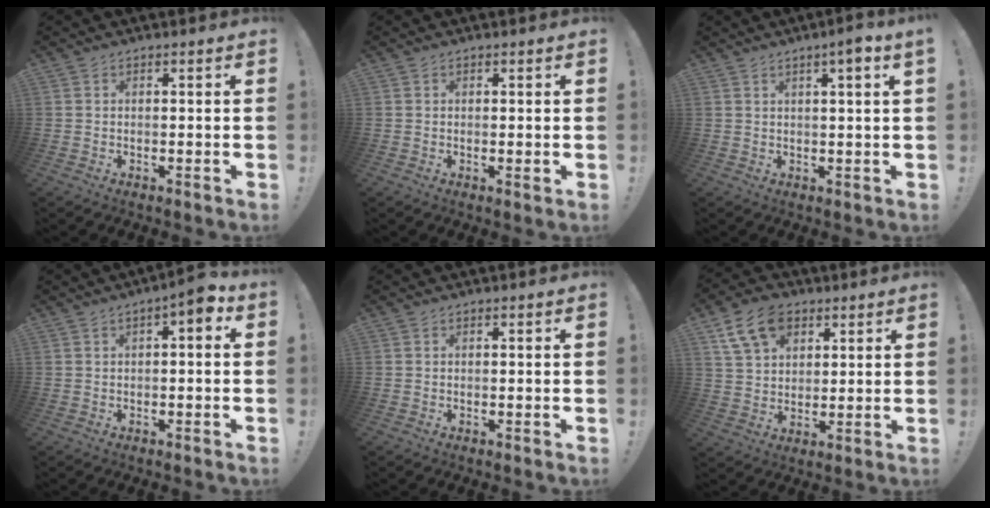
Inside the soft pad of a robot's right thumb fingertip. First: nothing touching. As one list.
[{"total": 0.8, "force": [0.2, 0.0, 0.7], "torque": [-0.006, -0.003, 0.001]}, {"total": 4.2, "force": [1.9, -0.3, 3.7], "torque": [-0.049, -0.008, 0.024]}, {"total": 3.8, "force": [0.8, 1.0, 3.6], "torque": [-0.046, -0.010, 0.006]}, {"total": 0.0}, {"total": 12.4, "force": [6.5, 8.6, 6.1], "torque": [-0.103, -0.021, 0.127]}]